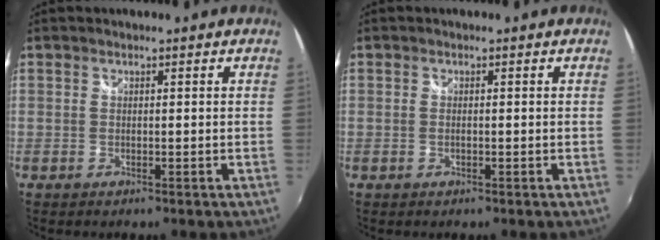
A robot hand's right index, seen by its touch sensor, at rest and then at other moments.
{"total": 0.7, "force": [-0.3, 0.4, 0.6], "torque": [-0.013, -0.001, -0.006]}